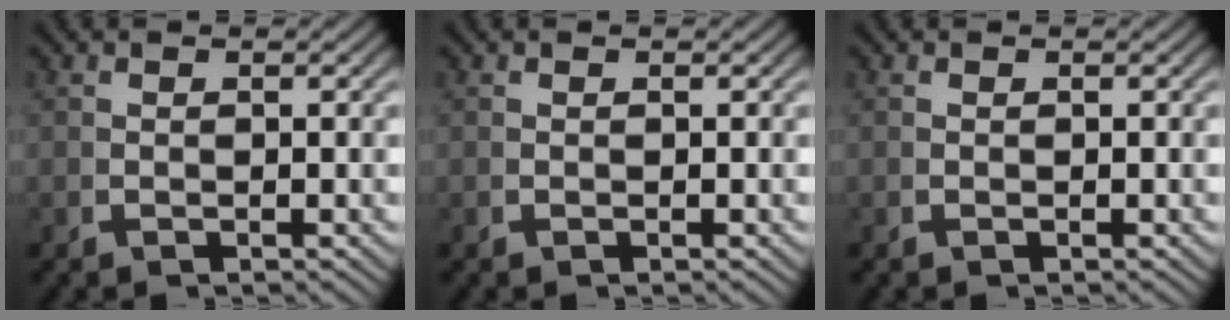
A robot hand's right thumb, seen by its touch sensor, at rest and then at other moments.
{"total": 0.0}
{"total": 0.0}